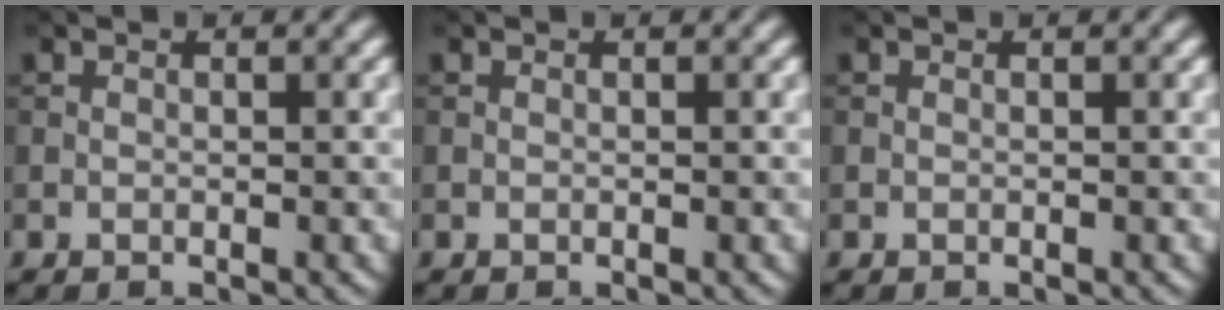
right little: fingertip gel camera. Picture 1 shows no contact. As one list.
[{"total": 0.0}, {"total": 0.0}]